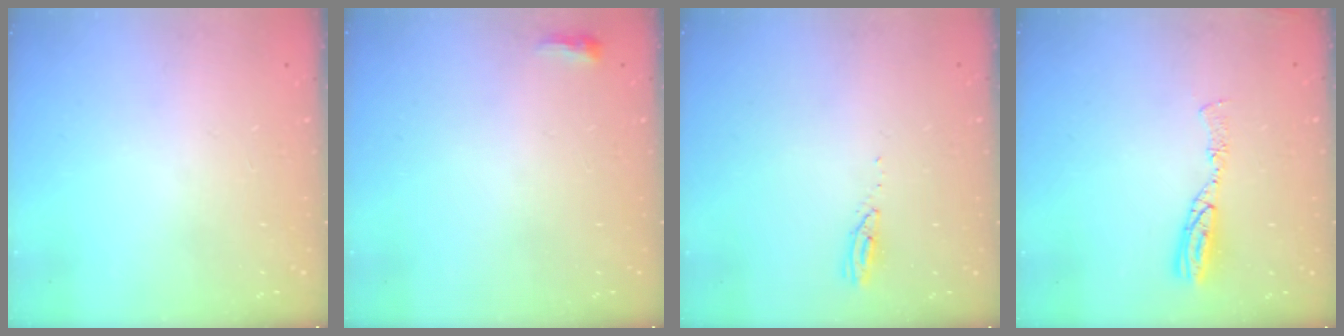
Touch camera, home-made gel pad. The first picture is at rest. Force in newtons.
{"total": 2.9, "press": 2.8, "slide": 0.8}
{"total": 3.0, "press": 2.9, "slide": 0.4}
{"total": 7.7, "press": 7.7, "slide": 0.8}